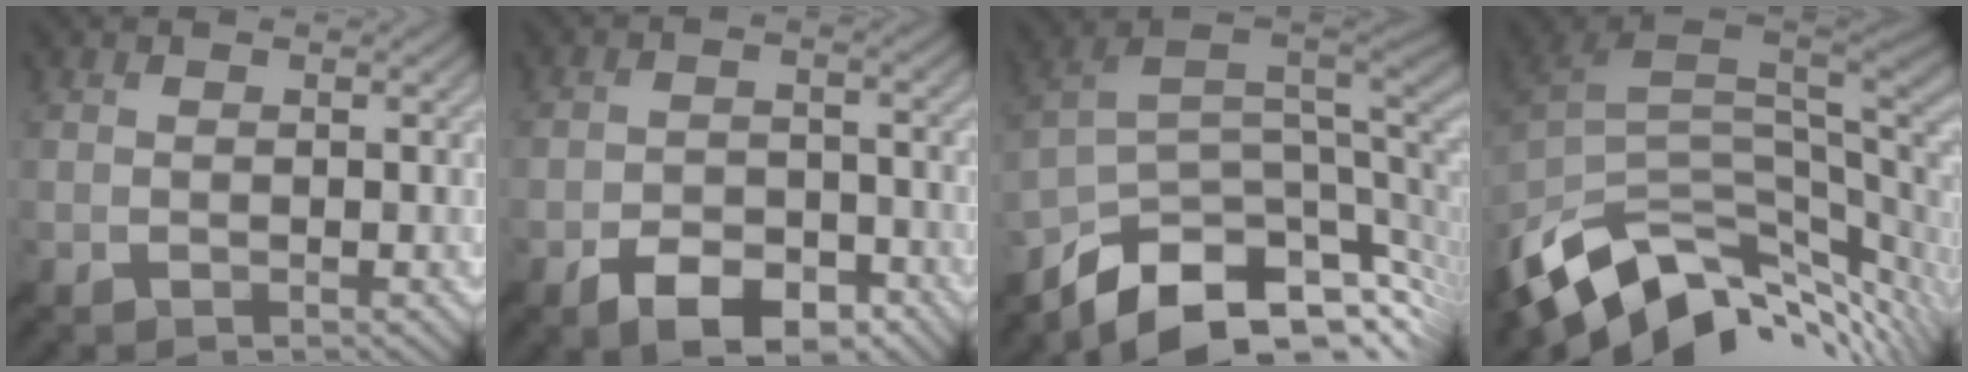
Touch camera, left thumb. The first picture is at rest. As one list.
[{"total": 6.8, "force": [-4.0, 3.4, 4.4], "torque": [-0.072, 0.004, -0.072]}, {"total": 12.5, "force": [-4.8, 7.2, 9.0], "torque": [-0.201, -0.017, -0.073]}, {"total": 13.0, "force": [-4.2, 7.1, 10.1], "torque": [-0.217, -0.021, -0.065]}]